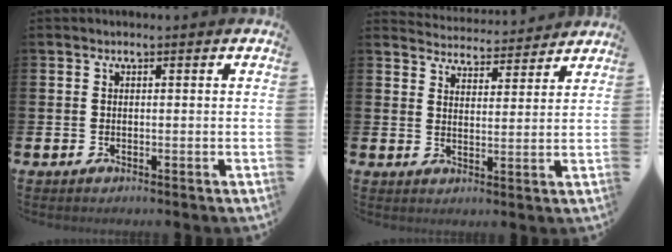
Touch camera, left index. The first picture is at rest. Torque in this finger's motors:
{"motor_torque": [0.02, -0.05, -0.25, -0.07]}